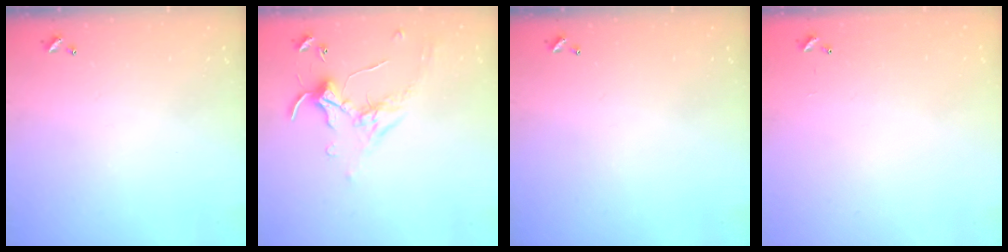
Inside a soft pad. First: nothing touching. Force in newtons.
{"total": 0.0}
{"total": 0.0}
{"total": 8.0, "press": 8.0, "slide": 0.5}